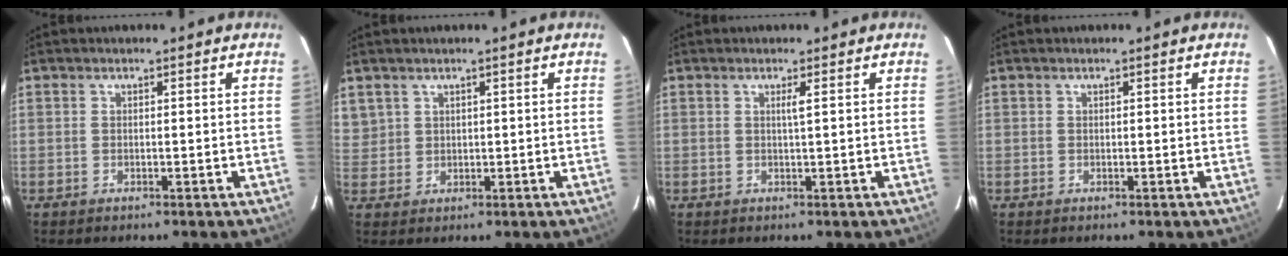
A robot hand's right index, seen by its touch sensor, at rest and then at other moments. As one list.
[{"total": 2.2, "force": [1.4, 1.7, 0.0], "torque": [0.008, 0.007, 0.025]}, {"total": 1.1, "force": [0.4, -0.3, 1.0], "torque": [-0.022, -0.001, 0.007]}, {"total": 0.0}]